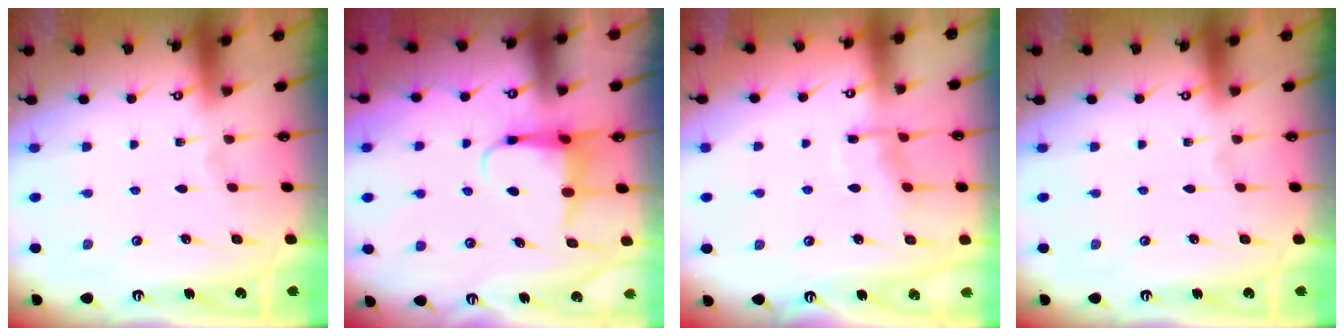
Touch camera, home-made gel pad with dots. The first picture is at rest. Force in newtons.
{"total": 5.5, "press": 5.5, "slide": 0.7}
{"total": 7.4, "press": 7.4, "slide": 0.7}
{"total": 0.0}